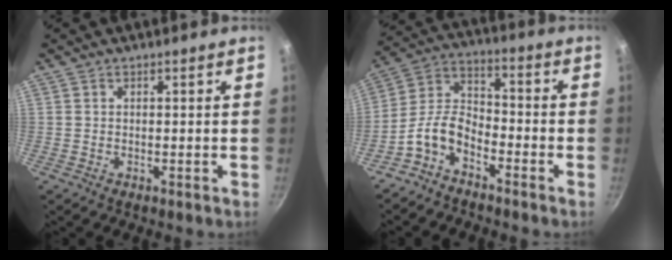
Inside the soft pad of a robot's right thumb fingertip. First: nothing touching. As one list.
[{"total": 8.9, "force": [-5.2, 5.0, 5.2], "torque": [-0.100, 0.065, -0.116]}]